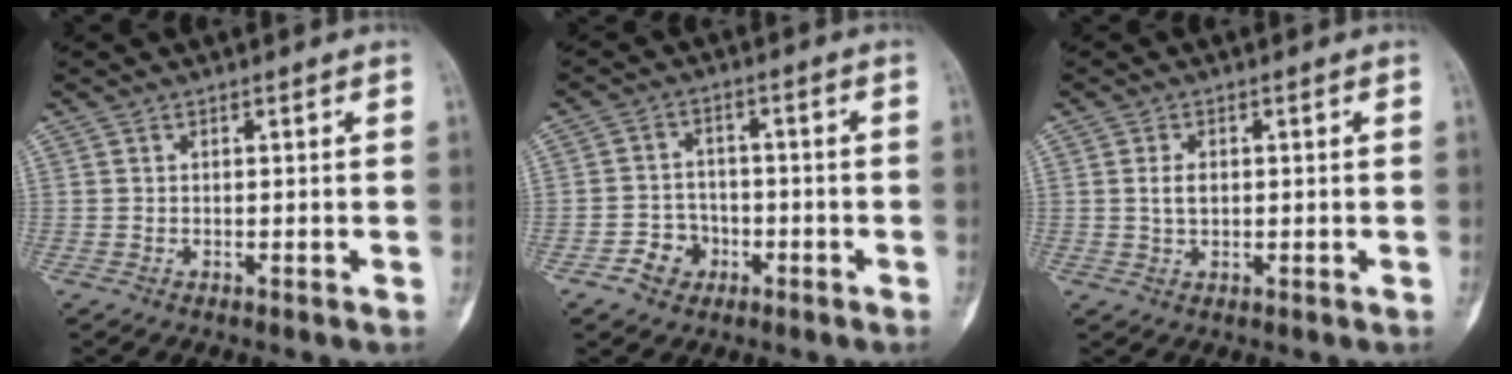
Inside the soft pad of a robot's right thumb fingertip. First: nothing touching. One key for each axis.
{"total": 5.5, "fx": -2.7, "fy": 4.6, "fz": 1.4, "tx": 0.010, "ty": 0.022, "tz": -0.044}
{"total": 2.6, "fx": 0.2, "fy": 1.7, "fz": 2.0, "tx": -0.033, "ty": 0.001, "tz": 0.004}